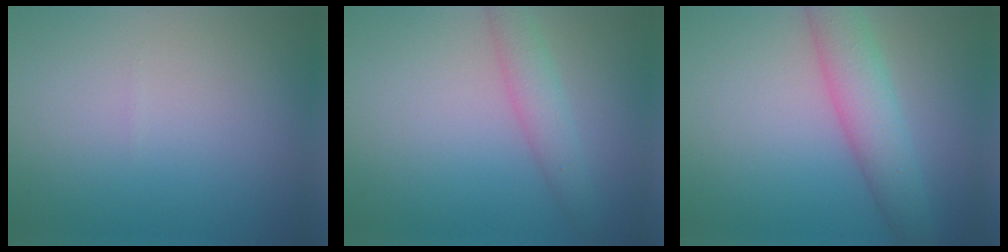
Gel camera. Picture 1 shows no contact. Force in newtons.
{"total": 2.7, "press": 2.7, "slide": 0.2}
{"total": 5.1, "press": 5.1, "slide": 0.2}